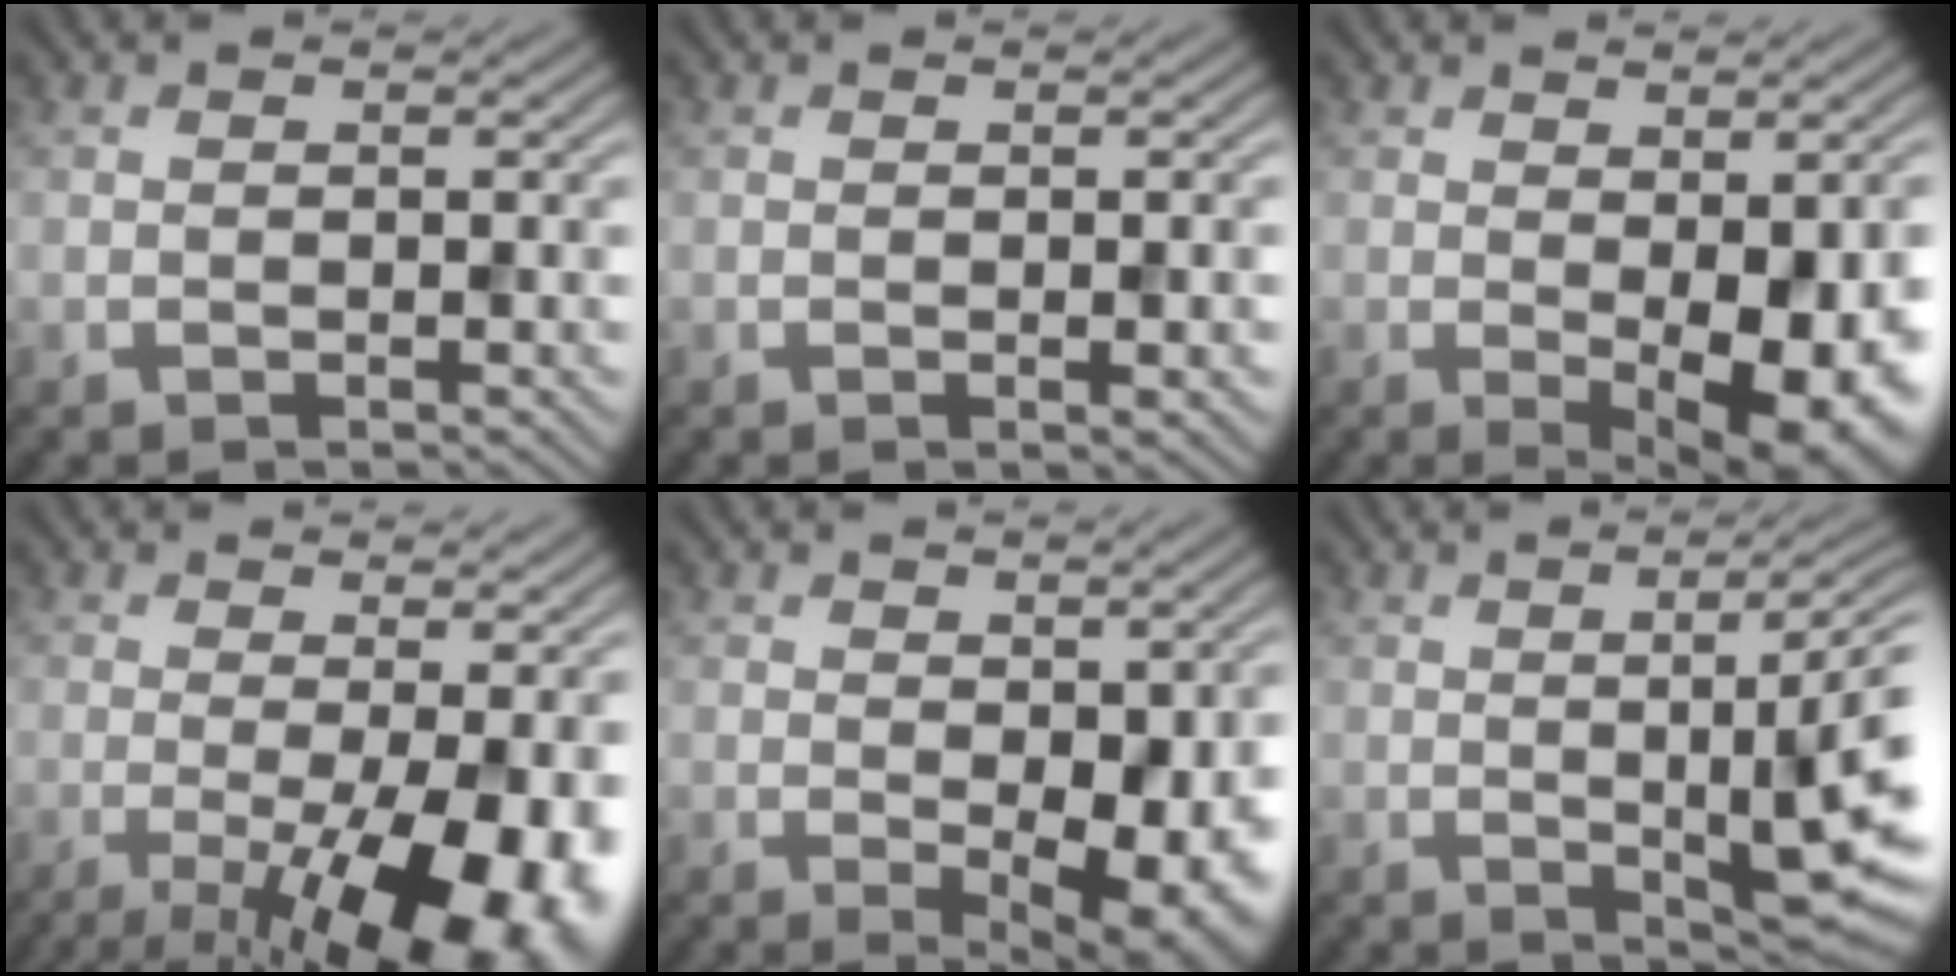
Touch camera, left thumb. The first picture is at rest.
{"total": 1.2, "force": [-0.1, 0.2, 1.2], "torque": [-0.018, -0.004, -0.002]}
{"total": 10.0, "force": [-1.5, 3.8, 9.1], "torque": [-0.130, -0.019, -0.005]}
{"total": 13.7, "force": [-4.1, 4.3, 12.4], "torque": [-0.172, -0.011, -0.054]}
{"total": 8.2, "force": [-1.3, 4.1, 7.0], "torque": [-0.103, -0.023, -0.001]}
{"total": 10.2, "force": [0.5, 2.6, 9.8], "torque": [-0.129, -0.001, 0.008]}